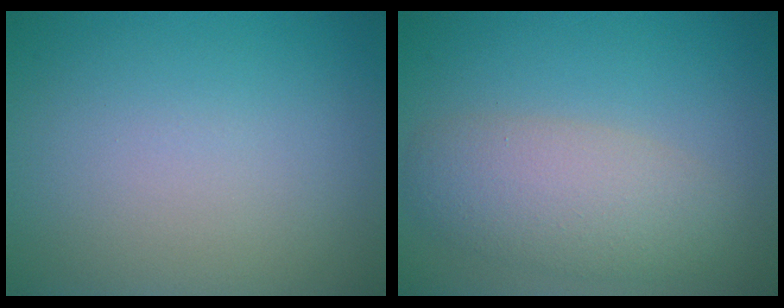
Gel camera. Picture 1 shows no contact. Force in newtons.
{"total": 5.0, "press": 5.0, "slide": 0.3}